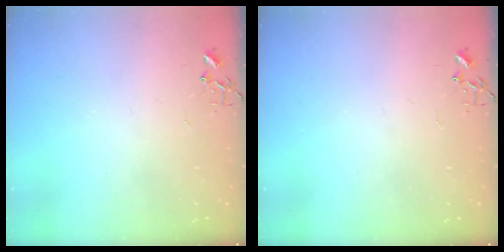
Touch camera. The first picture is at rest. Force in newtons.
{"total": 0.0}